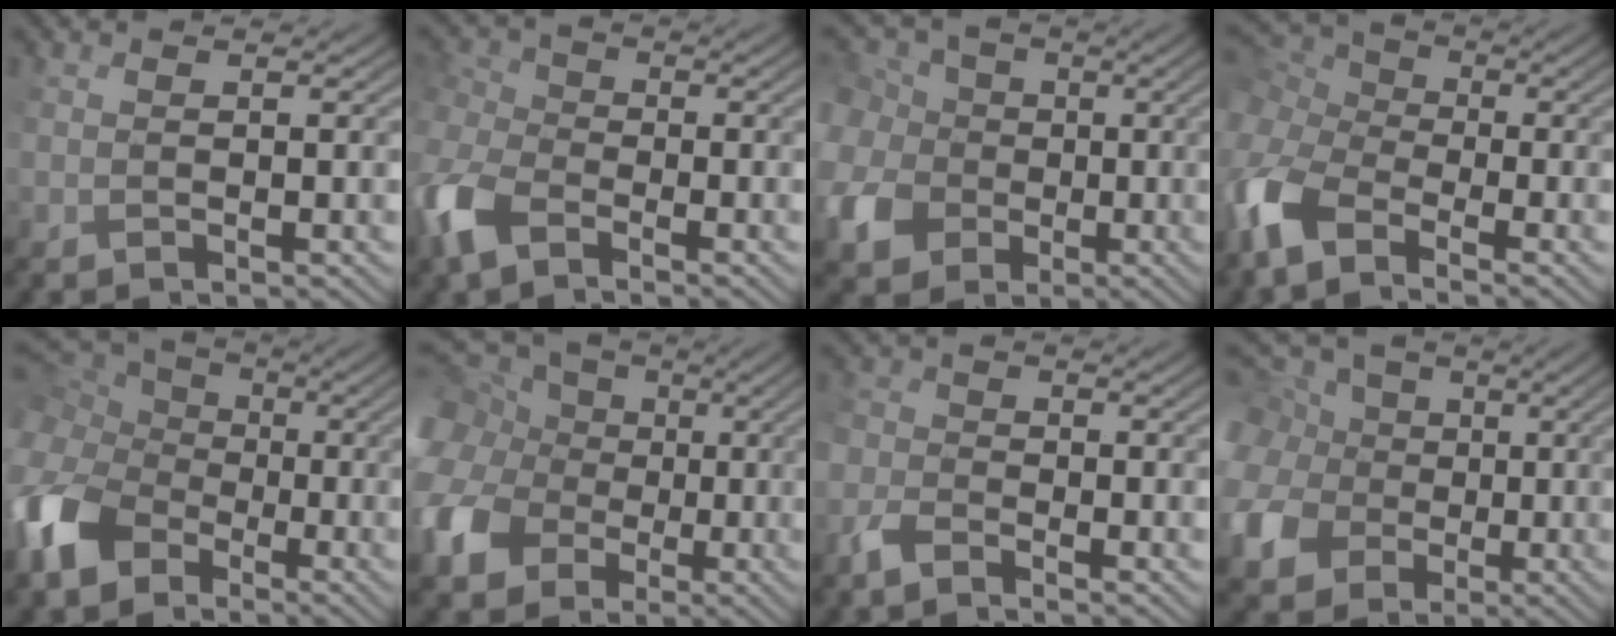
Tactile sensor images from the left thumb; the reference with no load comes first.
{"total": 7.5, "force": [-3.3, 4.4, 5.0], "torque": [-0.145, -0.006, -0.076]}
{"total": 10.6, "force": [0.4, 9.6, 4.6], "torque": [-0.168, -0.004, 0.000]}
{"total": 10.7, "force": [-4.8, 6.3, 7.3], "torque": [-0.223, -0.025, -0.062]}
{"total": 13.1, "force": [-3.7, 9.8, 7.8], "torque": [-0.244, -0.032, -0.053]}
{"total": 15.0, "force": [1.7, 12.6, 7.8], "torque": [-0.236, -0.004, 0.030]}
{"total": 3.1, "force": [-2.2, 1.3, 1.8], "torque": [-0.046, 0.004, -0.056]}
{"total": 10.1, "force": [2.3, 8.6, 4.9], "torque": [-0.171, 0.029, 0.044]}